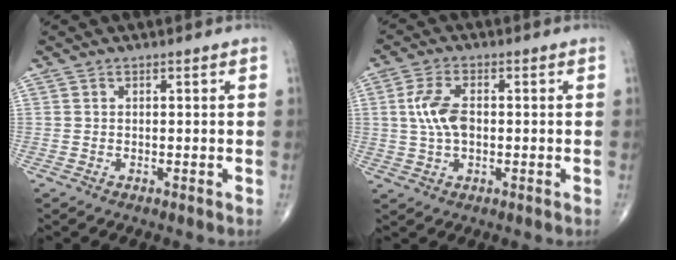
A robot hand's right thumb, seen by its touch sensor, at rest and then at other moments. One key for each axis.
{"total": 6.8, "fx": 0.4, "fy": 3.7, "fz": 5.7, "tx": -0.121, "ty": 0.008, "tz": 0.005}